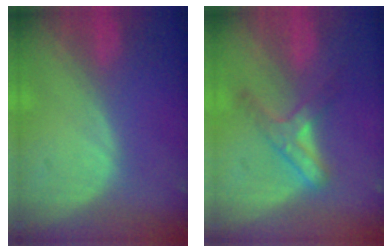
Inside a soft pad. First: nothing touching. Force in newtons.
{"total": 5.1, "press": 5.1, "slide": 0.3}